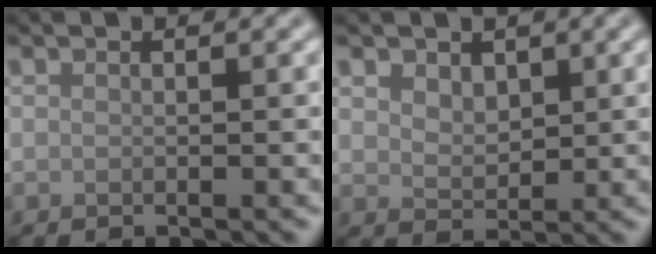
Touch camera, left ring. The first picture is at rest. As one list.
[{"total": 2.3, "force": [1.3, 1.5, 1.2], "torque": [-0.025, -0.004, 0.022]}]